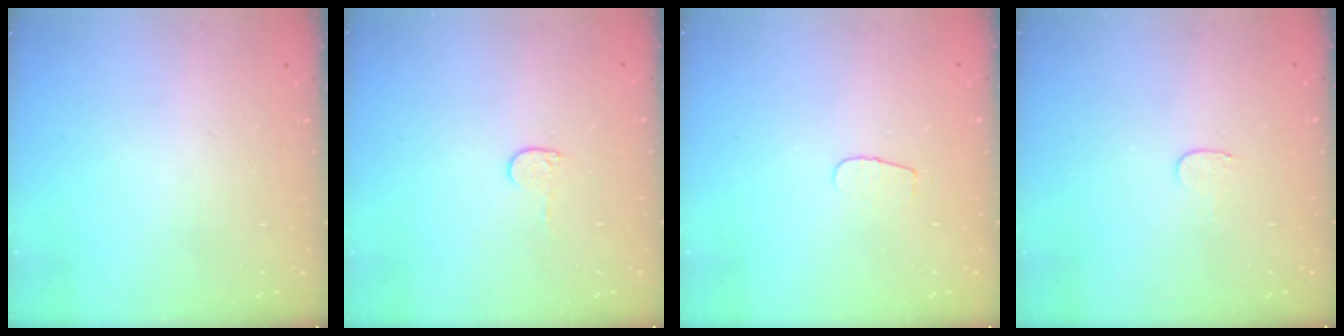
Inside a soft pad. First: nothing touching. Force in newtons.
{"total": 4.0, "press": 4.0, "slide": 0.3}
{"total": 3.1, "press": 3.1, "slide": 0.3}
{"total": 3.3, "press": 3.3, "slide": 0.4}